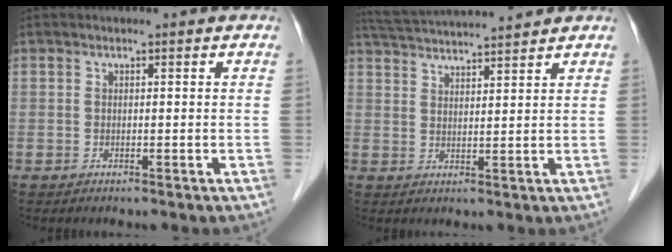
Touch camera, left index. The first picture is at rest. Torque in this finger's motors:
{"motor_torque": [0.49, -0.79, 0.03, -0.01]}